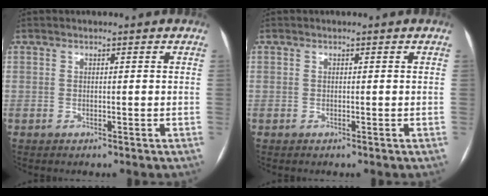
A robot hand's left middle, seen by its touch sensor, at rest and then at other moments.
{"total": 0.0}